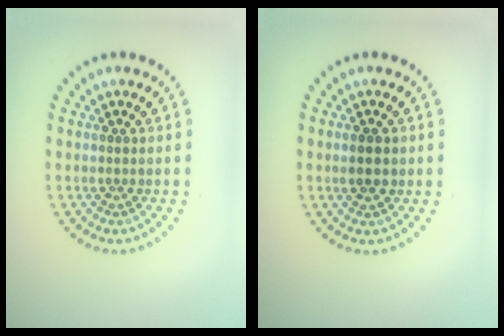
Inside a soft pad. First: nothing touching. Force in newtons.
{"total": 1.9, "press": 1.9, "slide": 0.0}